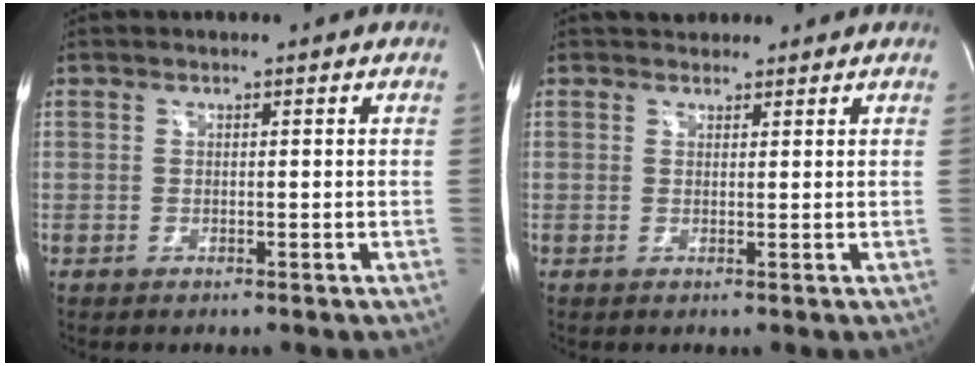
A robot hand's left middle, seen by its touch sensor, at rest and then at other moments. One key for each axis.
{"total": 3.1, "fx": 2.7, "fy": 1.5, "fz": 0.6, "tx": -0.002, "ty": 0.022, "tz": 0.040}